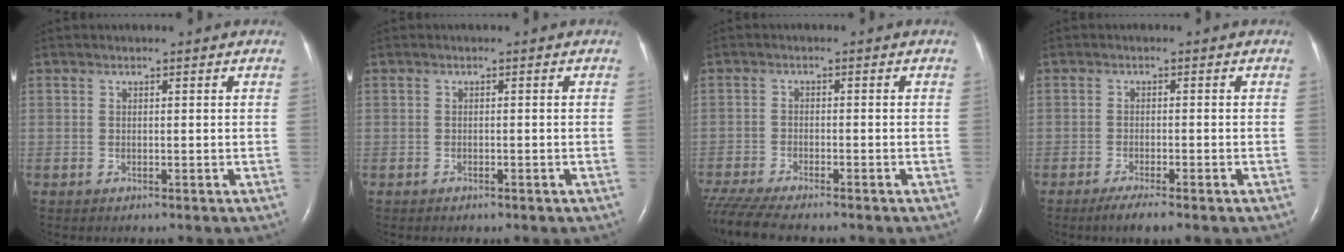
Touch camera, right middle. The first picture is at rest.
{"total": 0.7, "force": [-0.5, 0.3, 0.4], "torque": [-0.013, -0.002, -0.004]}
{"total": 10.3, "force": [-8.8, 1.5, 5.2], "torque": [-0.098, -0.018, -0.142]}
{"total": 4.0, "force": [-2.9, 0.3, 2.8], "torque": [-0.050, -0.011, -0.042]}